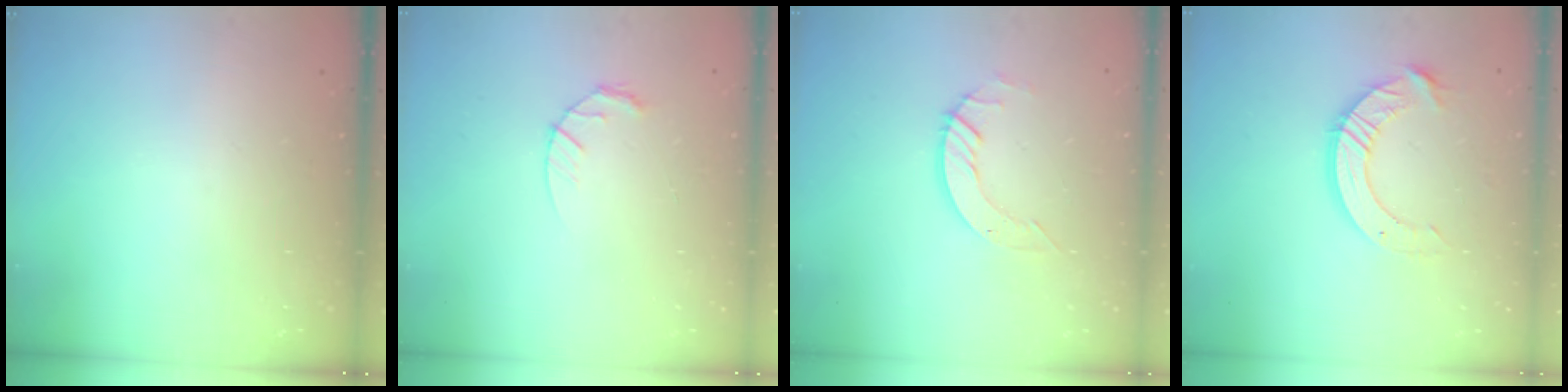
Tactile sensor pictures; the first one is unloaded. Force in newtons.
{"total": 4.3, "press": 4.3, "slide": 0.7}
{"total": 4.8, "press": 4.8, "slide": 0.3}
{"total": 10.1, "press": 10.1, "slide": 0.9}